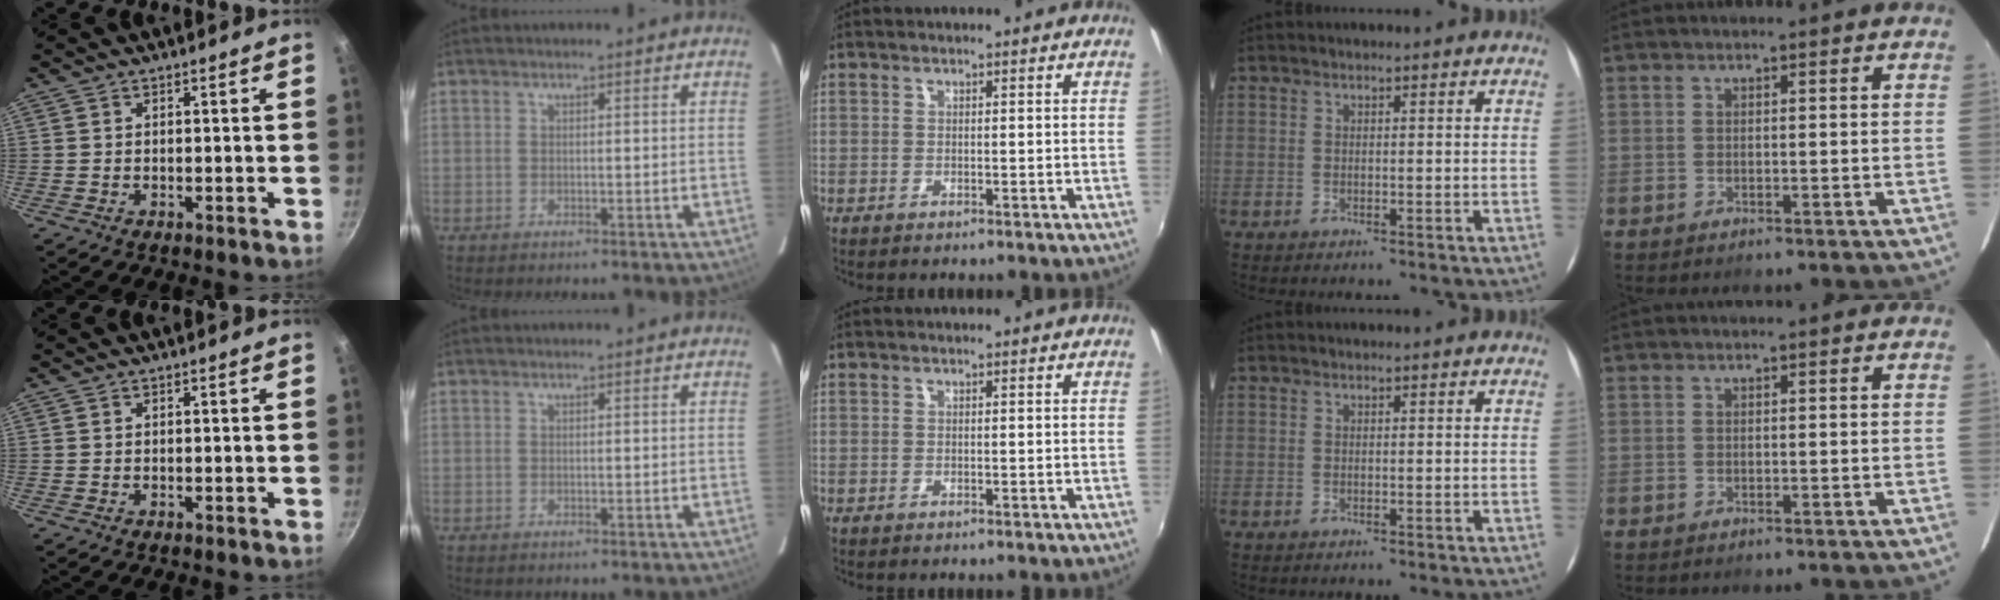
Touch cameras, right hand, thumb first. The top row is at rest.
{}